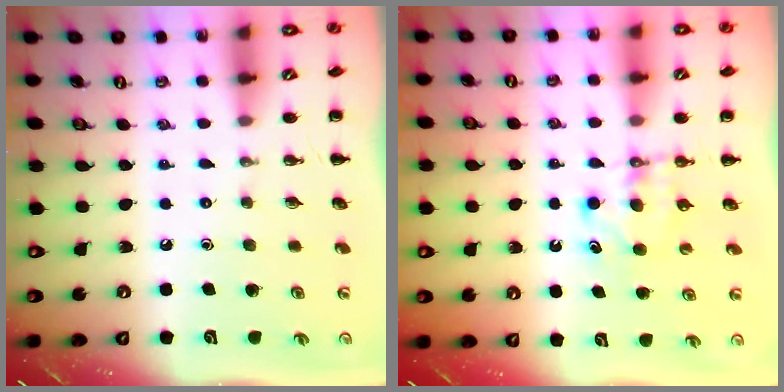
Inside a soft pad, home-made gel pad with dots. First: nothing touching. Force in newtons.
{"total": 5.2, "press": 5.1, "slide": 1.0}